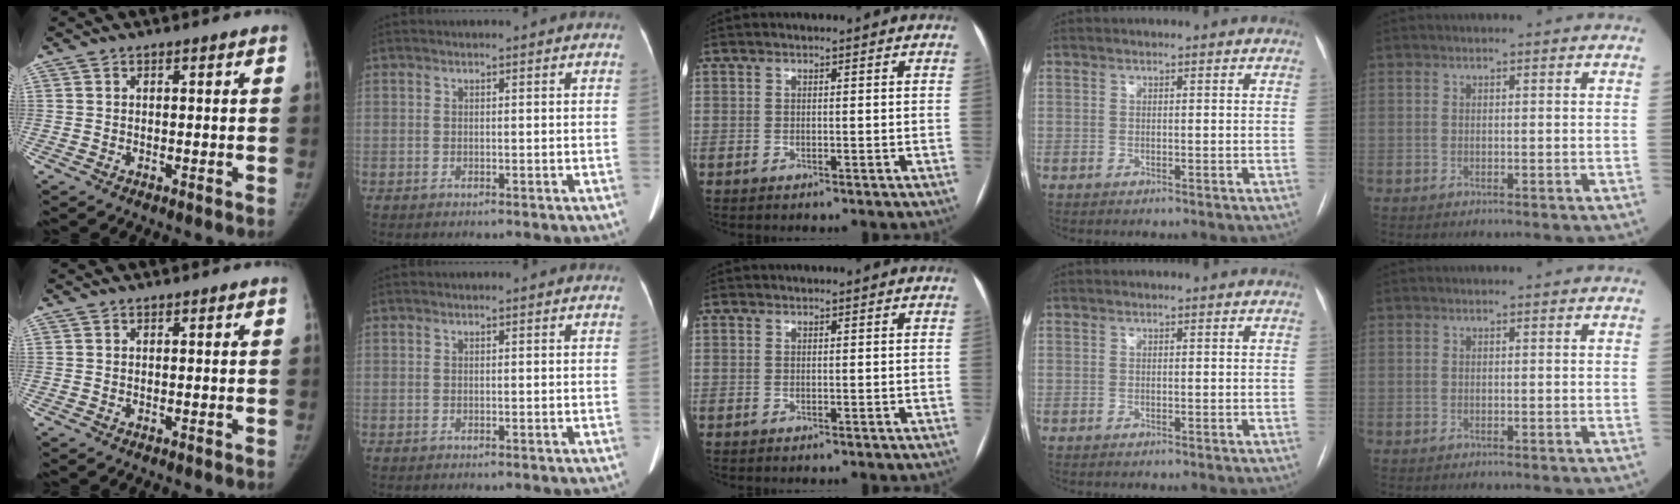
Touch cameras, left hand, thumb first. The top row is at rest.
{}